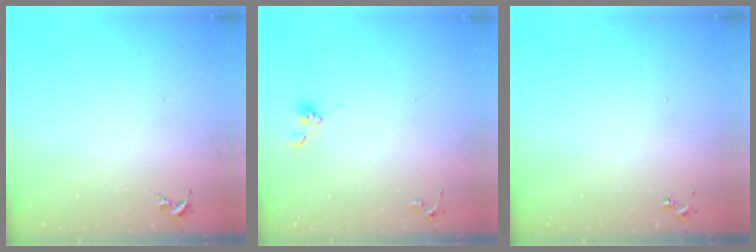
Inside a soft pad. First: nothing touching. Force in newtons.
{"total": 5.7, "press": 5.3, "slide": 2.1}
{"total": 0.0}